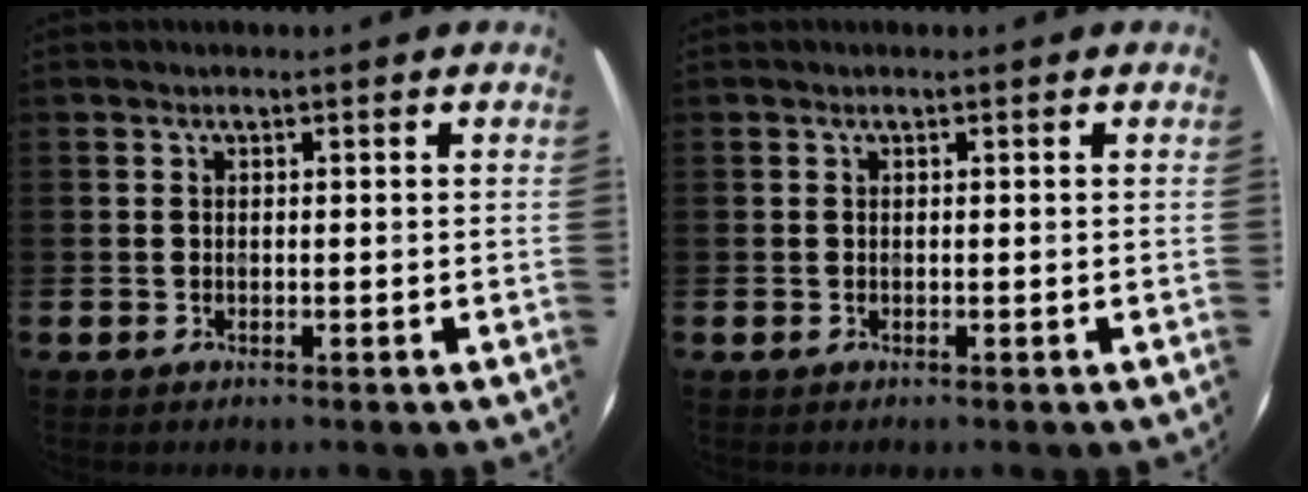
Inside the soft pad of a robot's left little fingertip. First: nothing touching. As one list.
[{"total": 0.0}]